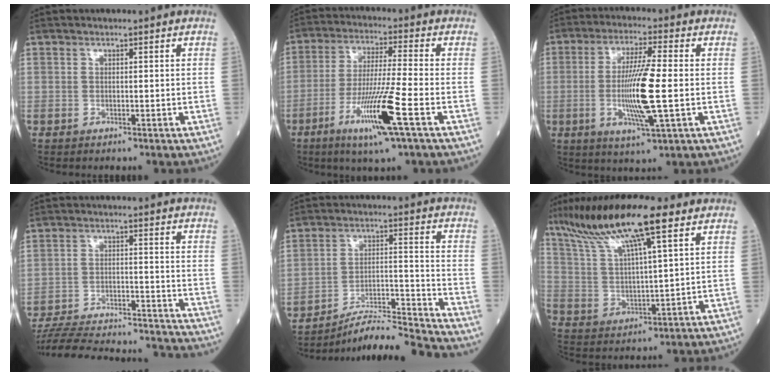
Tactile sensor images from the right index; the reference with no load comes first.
{"total": 11.6, "force": [-5.0, -0.8, 10.5], "torque": [-0.207, -0.021, -0.092]}
{"total": 10.7, "force": [-1.3, 0.1, 10.6], "torque": [-0.207, -0.010, -0.027]}
{"total": 25.7, "force": [-24.4, 1.7, 8.1], "torque": [-0.125, -0.025, -0.335]}
{"total": 13.9, "force": [-13.3, -2.0, 3.4], "torque": [-0.047, 0.023, -0.218]}
{"total": 15.7, "force": [10.4, 1.3, 11.7], "torque": [-0.224, 0.024, 0.189]}